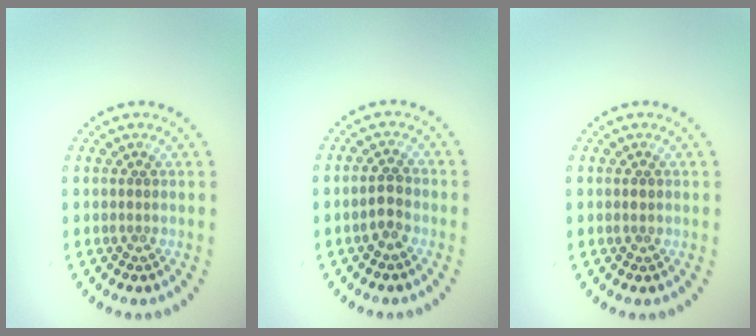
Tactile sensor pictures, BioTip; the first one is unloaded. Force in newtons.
{"total": 1.9, "press": 1.8, "slide": 0.6}
{"total": 0.7, "press": 0.7, "slide": 0.1}